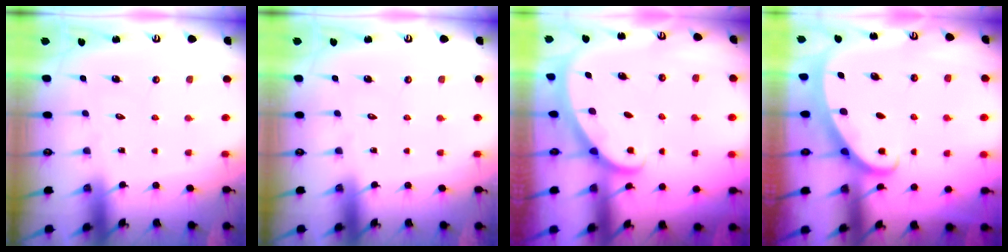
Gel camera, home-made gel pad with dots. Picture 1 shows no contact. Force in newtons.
{"total": 0.0}
{"total": 2.1, "press": 2.1, "slide": 0.1}
{"total": 2.4, "press": 2.4, "slide": 0.2}